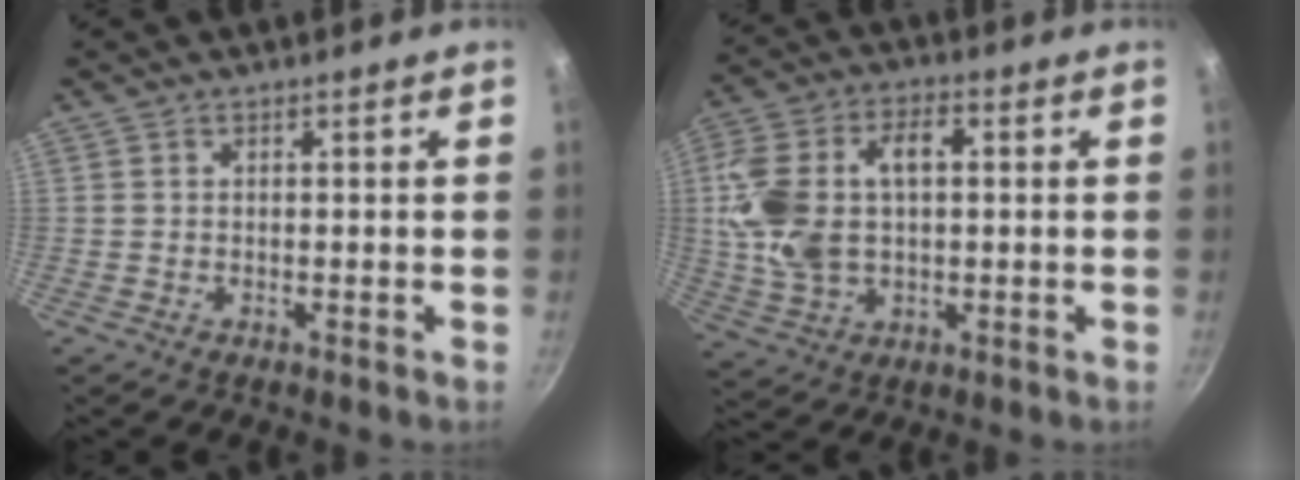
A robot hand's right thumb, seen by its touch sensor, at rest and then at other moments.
{"total": 14.7, "force": [1.3, 9.2, 11.3], "torque": [-0.214, 0.020, 0.021]}